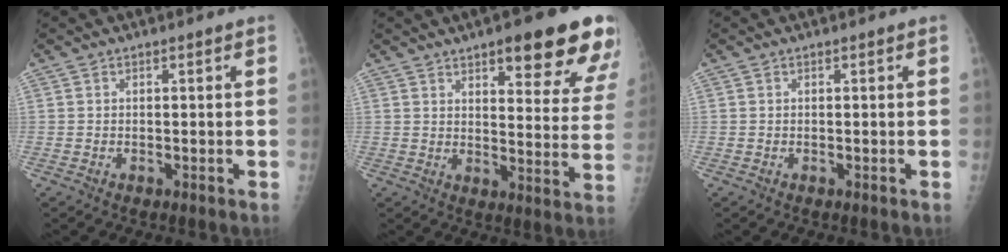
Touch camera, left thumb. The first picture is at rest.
{"total": 18.6, "force": [11.3, 5.4, 13.8], "torque": [-0.137, -0.048, 0.141]}
{"total": 0.0}